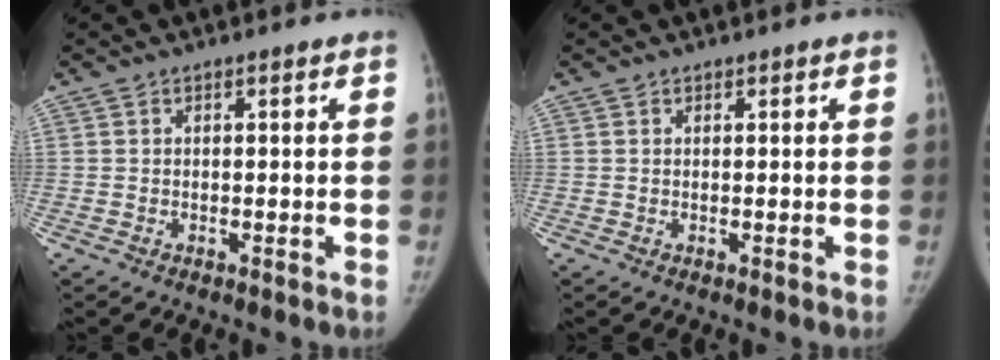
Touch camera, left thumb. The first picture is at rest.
{"total": 0.0}